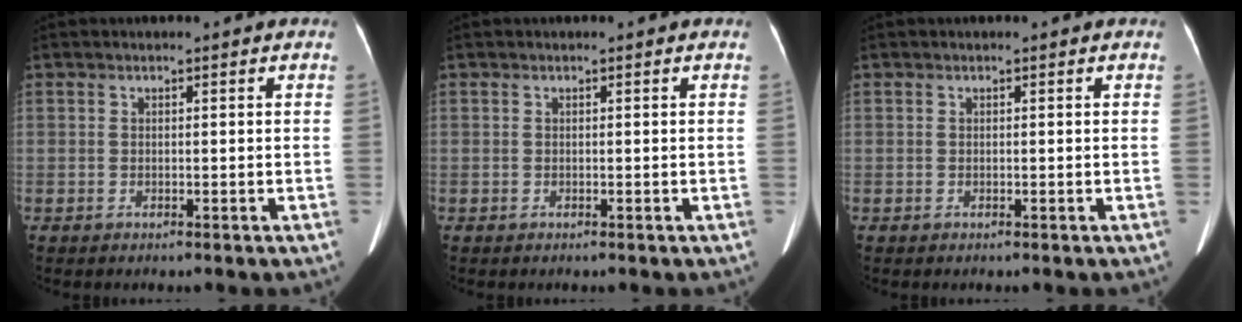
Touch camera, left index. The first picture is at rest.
{"total": 0.0}
{"total": 0.0}